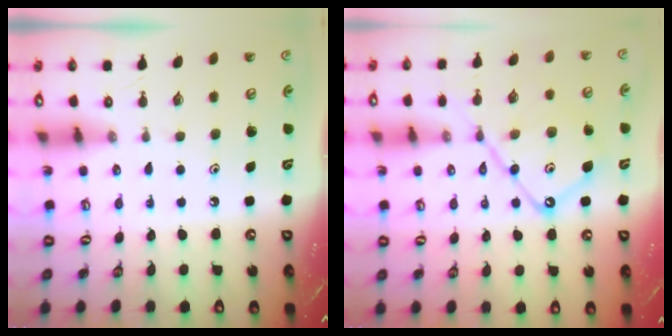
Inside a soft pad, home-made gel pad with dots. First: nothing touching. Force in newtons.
{"total": 14.6, "press": 14.5, "slide": 1.5}